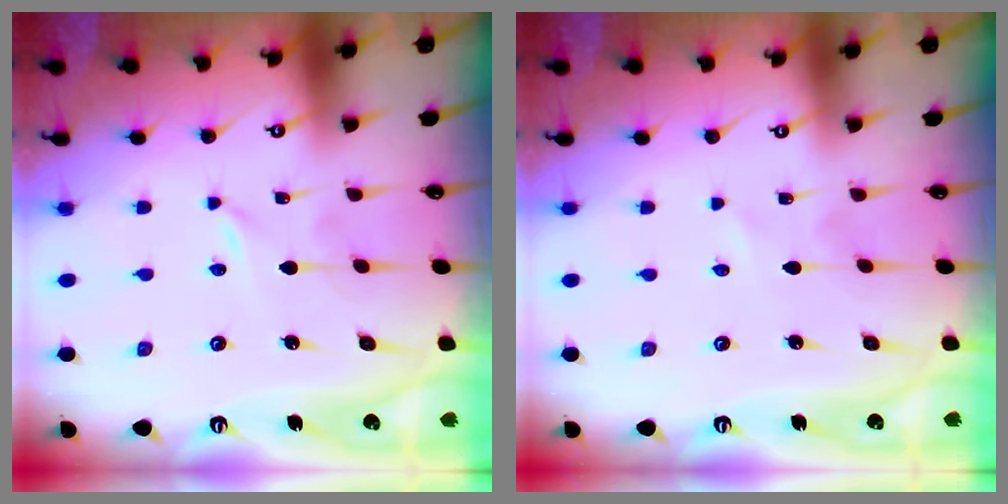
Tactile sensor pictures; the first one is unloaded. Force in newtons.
{"total": 0.0}